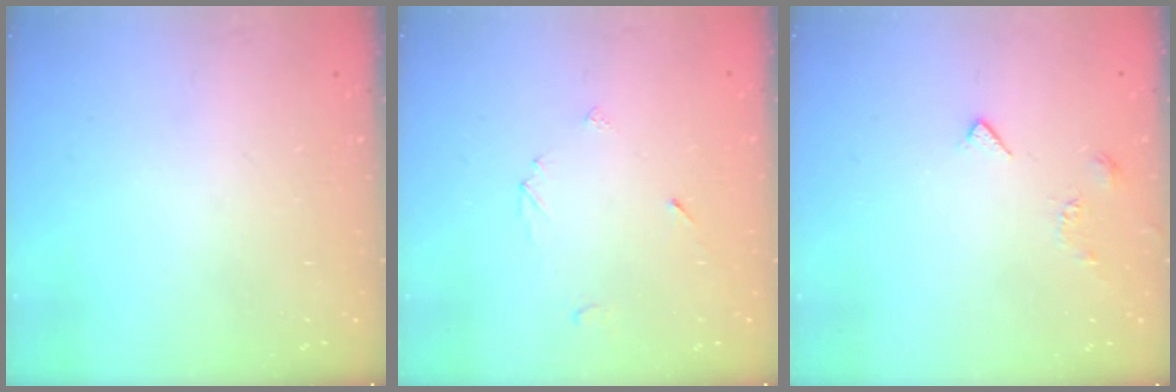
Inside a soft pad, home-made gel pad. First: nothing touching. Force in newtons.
{"total": 2.3, "press": 2.3, "slide": 0.2}
{"total": 3.8, "press": 3.7, "slide": 0.8}